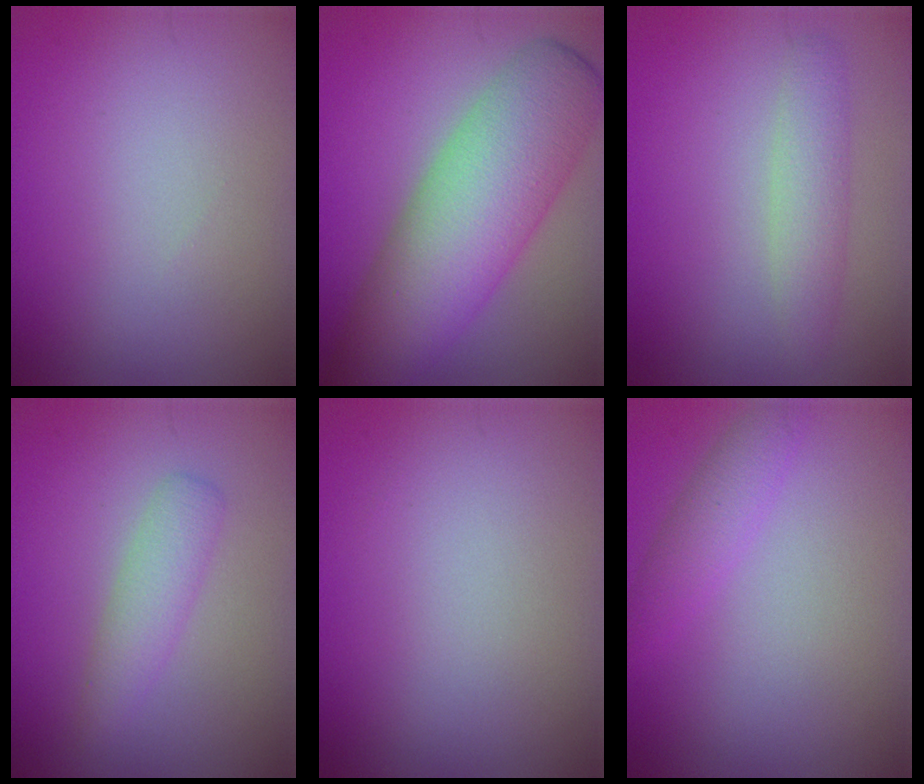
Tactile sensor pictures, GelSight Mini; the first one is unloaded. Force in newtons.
{"total": 9.8, "press": 9.8, "slide": 0.1}
{"total": 2.4, "press": 2.4, "slide": 0.0}
{"total": 2.4, "press": 2.4, "slide": 0.0}
{"total": 0.0}
{"total": 2.3, "press": 2.3, "slide": 0.1}